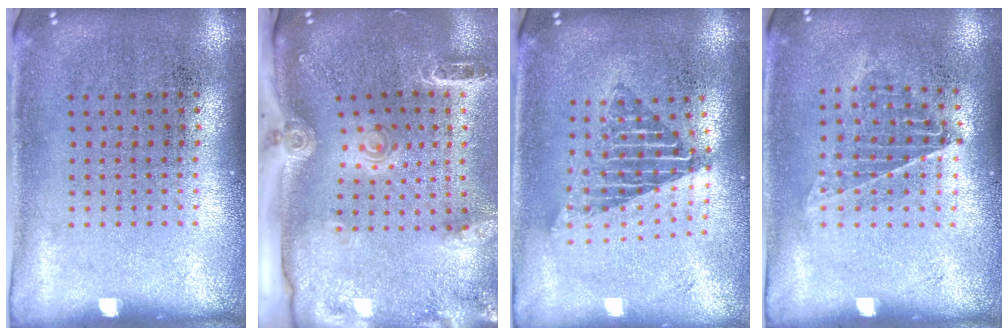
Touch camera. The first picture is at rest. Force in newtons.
{"total": 2.8, "press": 2.0, "slide": 1.9}
{"total": 1.7, "press": 1.4, "slide": 1.0}
{"total": 1.0, "press": 1.0, "slide": 0.1}